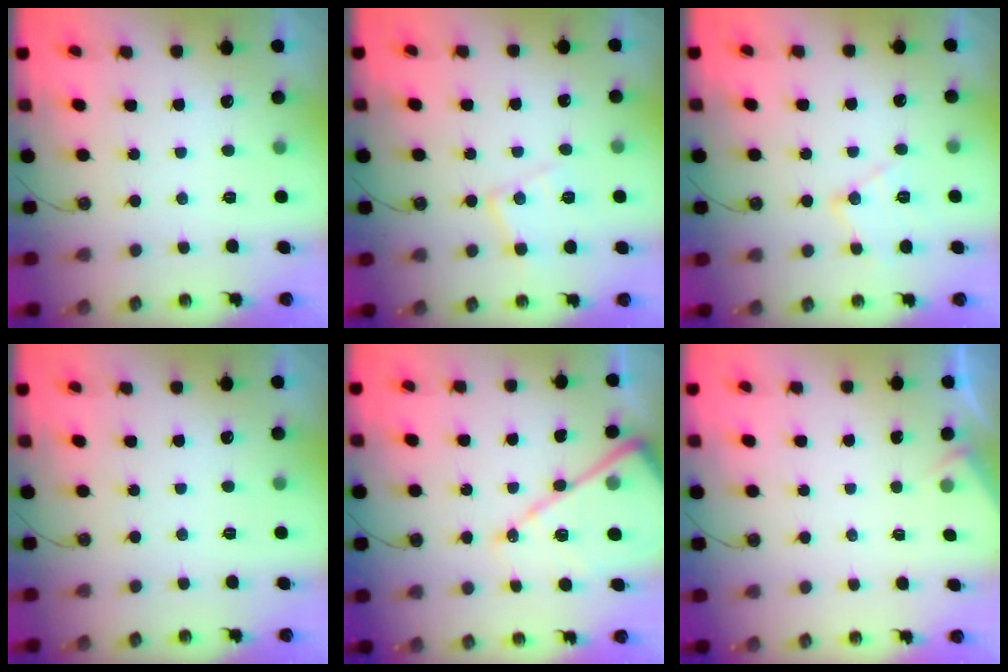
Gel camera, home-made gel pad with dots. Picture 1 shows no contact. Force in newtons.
{"total": 10.7, "press": 10.7, "slide": 0.7}
{"total": 11.5, "press": 11.5, "slide": 0.8}
{"total": 0.0}
{"total": 15.9, "press": 15.8, "slide": 1.9}
{"total": 2.5, "press": 2.5, "slide": 0.4}